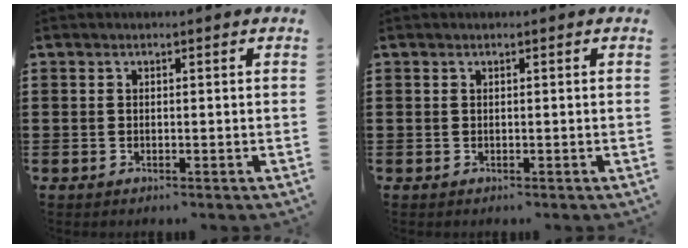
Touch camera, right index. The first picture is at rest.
{"total": 0.0}